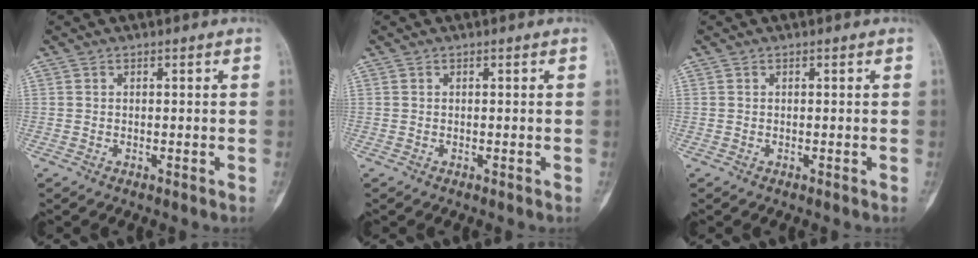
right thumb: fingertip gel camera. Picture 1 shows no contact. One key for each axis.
{"total": 0.0}
{"total": 0.0}